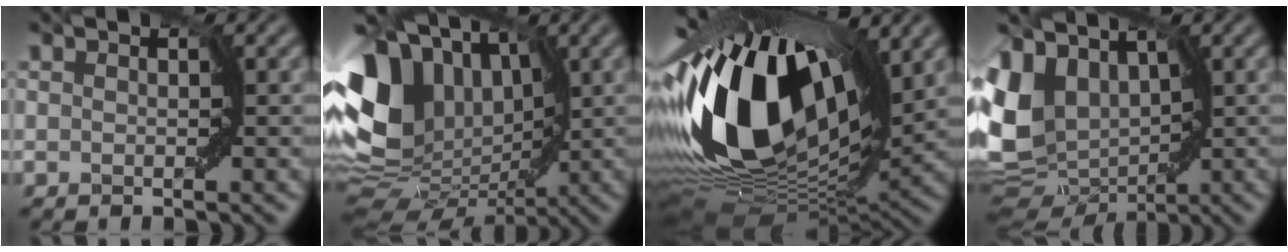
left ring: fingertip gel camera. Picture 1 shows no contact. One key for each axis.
{"total": 10.9, "fx": 1.9, "fy": 8.0, "fz": 7.2, "tx": -0.165, "ty": 0.004, "tz": 0.041}
{"total": 15.6, "fx": 3.0, "fy": 8.4, "fz": 12.8, "tx": -0.272, "ty": 0.013, "tz": 0.049}
{"total": 10.2, "fx": 2.1, "fy": 7.7, "fz": 6.4, "tx": -0.165, "ty": -0.010, "tz": 0.075}